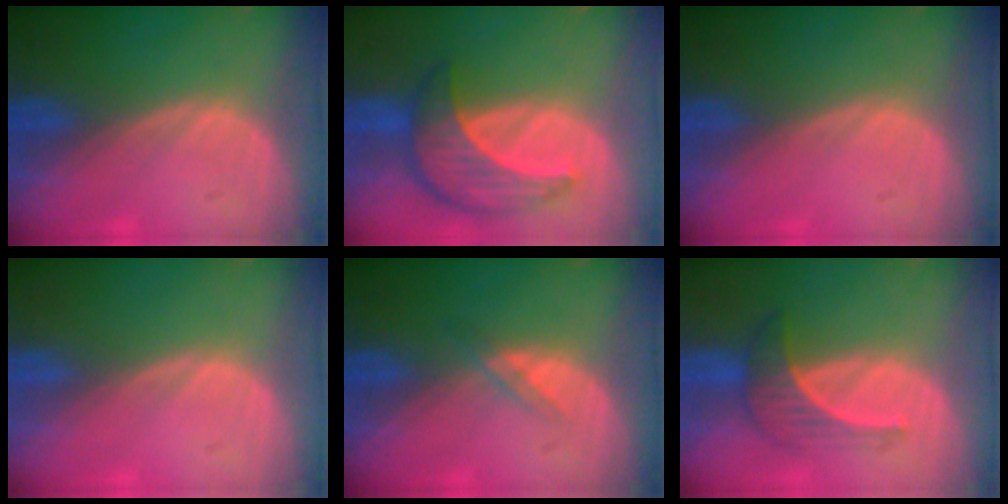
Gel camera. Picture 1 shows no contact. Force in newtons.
{"total": 8.6, "press": 7.7, "slide": 3.7}
{"total": 0.0}
{"total": 0.0}
{"total": 1.5, "press": 1.5, "slide": 0.1}
{"total": 4.5, "press": 4.4, "slide": 0.8}